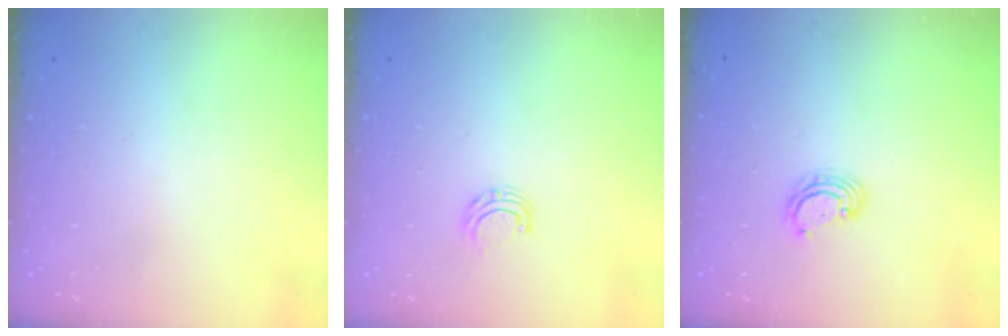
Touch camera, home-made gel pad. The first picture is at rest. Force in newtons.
{"total": 4.5, "press": 4.5, "slide": 0.4}
{"total": 3.8, "press": 3.8, "slide": 0.2}